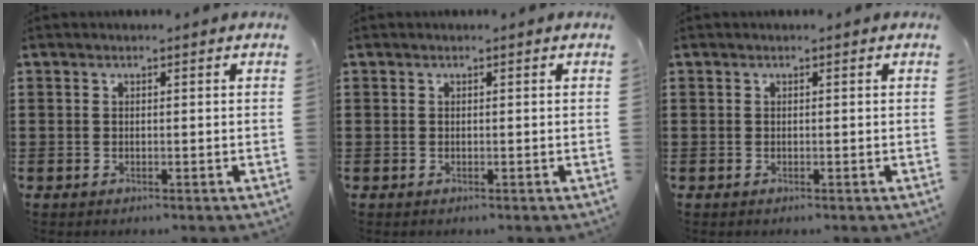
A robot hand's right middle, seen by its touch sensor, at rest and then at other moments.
{"total": 0.0}
{"total": 0.0}